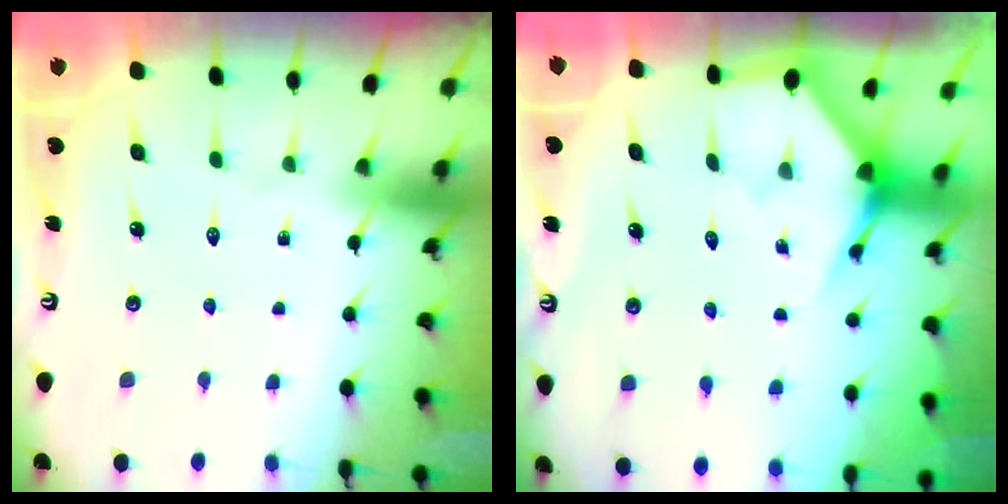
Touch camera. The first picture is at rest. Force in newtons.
{"total": 3.5, "press": 3.5, "slide": 0.2}